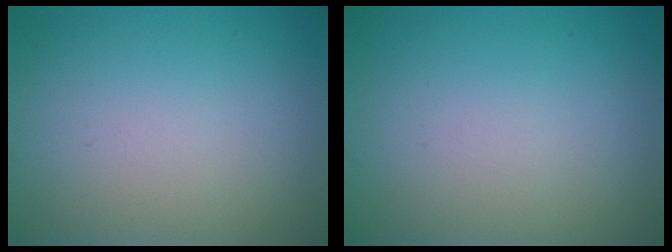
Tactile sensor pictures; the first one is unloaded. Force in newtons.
{"total": 0.0}